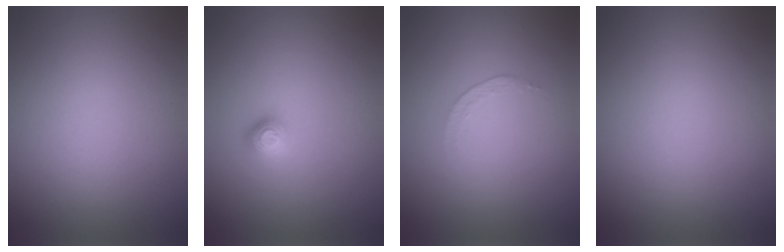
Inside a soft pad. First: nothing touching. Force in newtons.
{"total": 1.1, "press": 1.1, "slide": 0.3}
{"total": 0.7, "press": 0.4, "slide": 0.6}
{"total": 0.0}